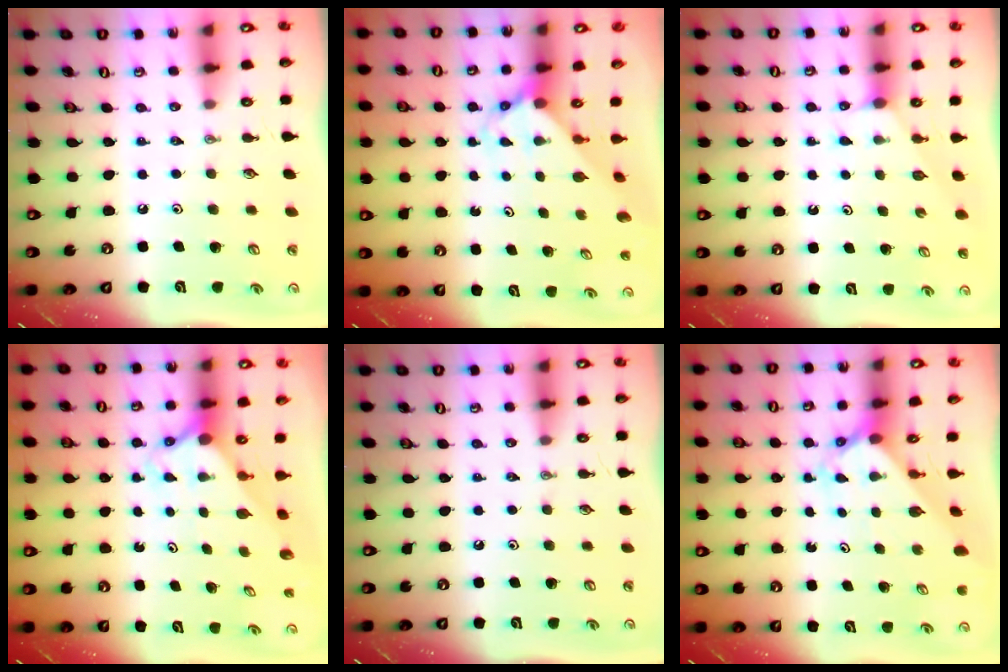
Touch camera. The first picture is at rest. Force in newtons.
{"total": 3.3, "press": 3.3, "slide": 0.3}
{"total": 1.7, "press": 1.7, "slide": 0.3}
{"total": 2.2, "press": 2.2, "slide": 0.1}
{"total": 0.0}
{"total": 2.4, "press": 2.4, "slide": 0.2}